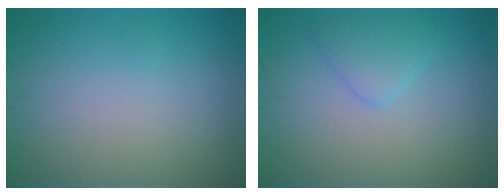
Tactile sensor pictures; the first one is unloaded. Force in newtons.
{"total": 2.0, "press": 2.0, "slide": 0.0}